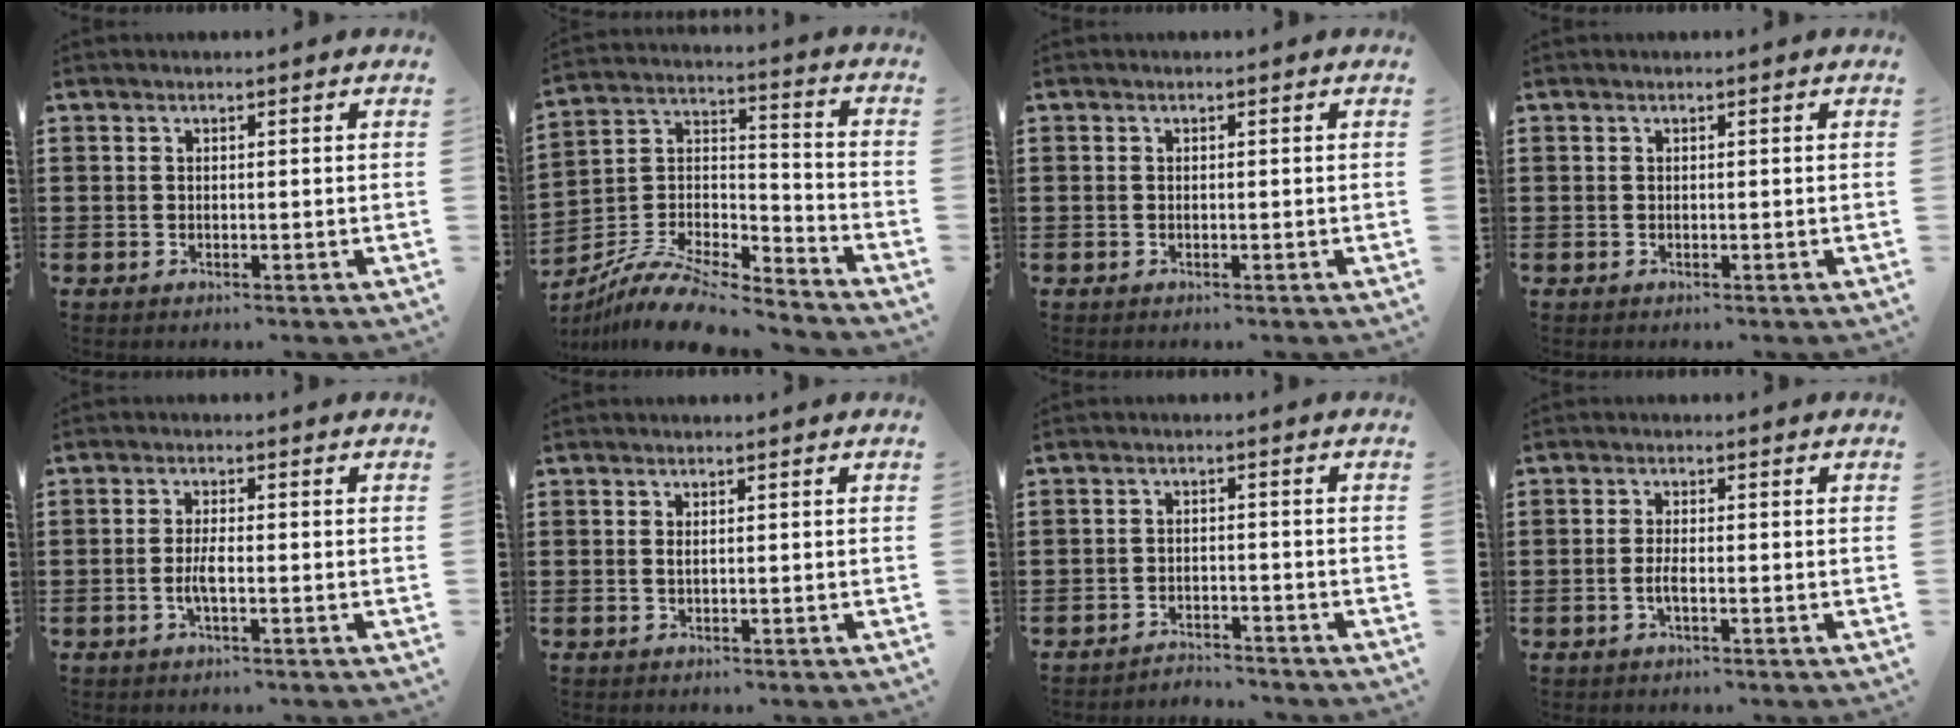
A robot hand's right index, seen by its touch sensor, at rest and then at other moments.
{"total": 10.6, "force": [-9.2, 2.3, 4.7], "torque": [-0.099, 0.018, -0.186]}
{"total": 0.0}
{"total": 0.0}
{"total": 2.6, "force": [-0.9, 0.6, 2.3], "torque": [-0.057, -0.003, -0.020]}
{"total": 0.6, "force": [0.0, 0.1, 0.6], "torque": [-0.012, -0.002, 0.001]}
{"total": 2.9, "force": [-2.9, 0.2, -0.1], "torque": [-0.006, 0.000, -0.063]}
{"total": 2.2, "force": [-0.7, 0.4, 2.0], "torque": [-0.045, -0.002, -0.015]}